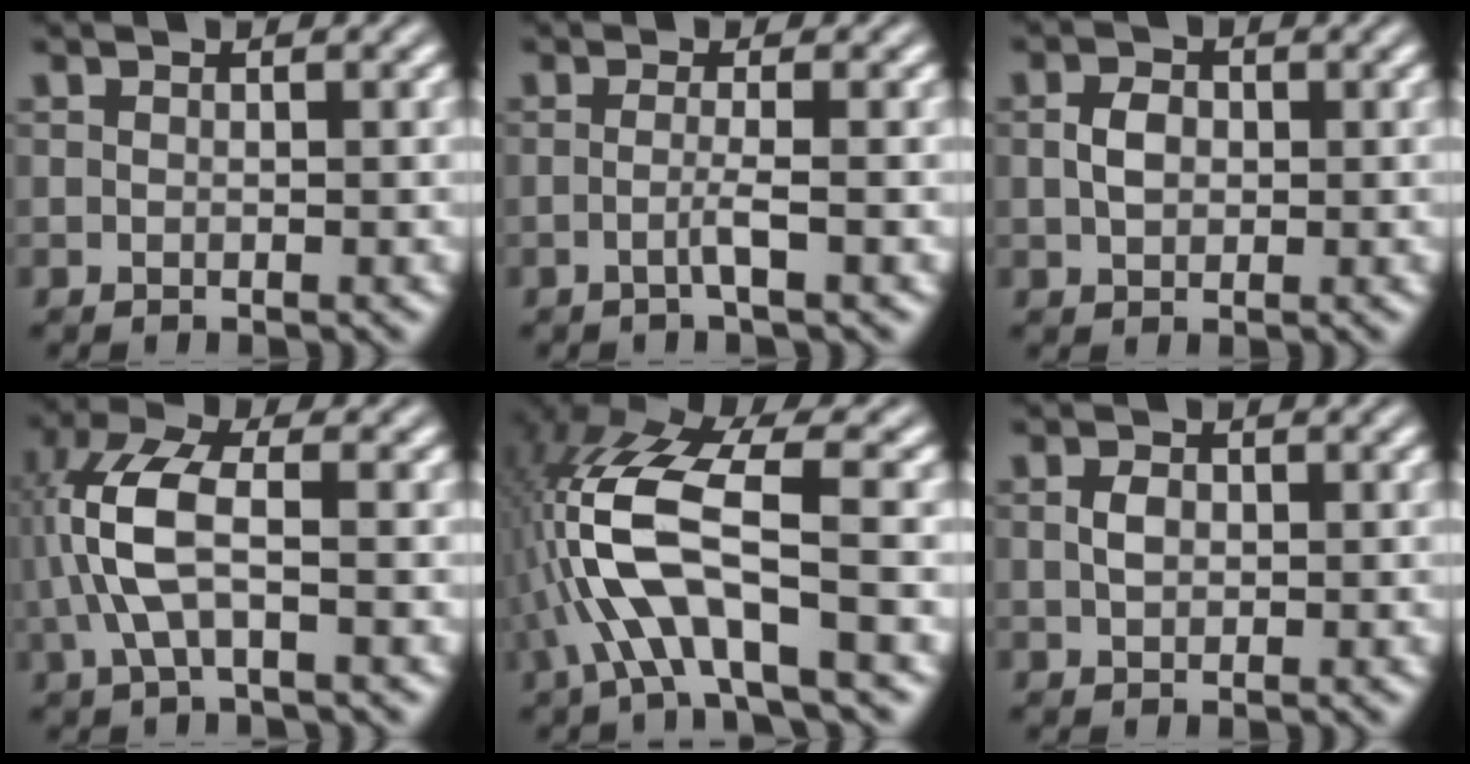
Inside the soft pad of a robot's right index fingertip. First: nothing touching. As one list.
[{"total": 1.9, "force": [-0.9, -1.1, 1.3], "torque": [-0.022, -0.008, -0.013]}, {"total": 1.0, "force": [0.1, 0.2, 1.0], "torque": [-0.010, -0.007, 0.011]}, {"total": 4.8, "force": [0.3, 1.5, 4.5], "torque": [-0.108, -0.006, 0.015]}, {"total": 7.5, "force": [0.3, 2.6, 7.1], "torque": [-0.164, -0.014, 0.015]}, {"total": 0.7, "force": [0.1, -0.3, 0.7], "torque": [-0.006, -0.008, 0.012]}]